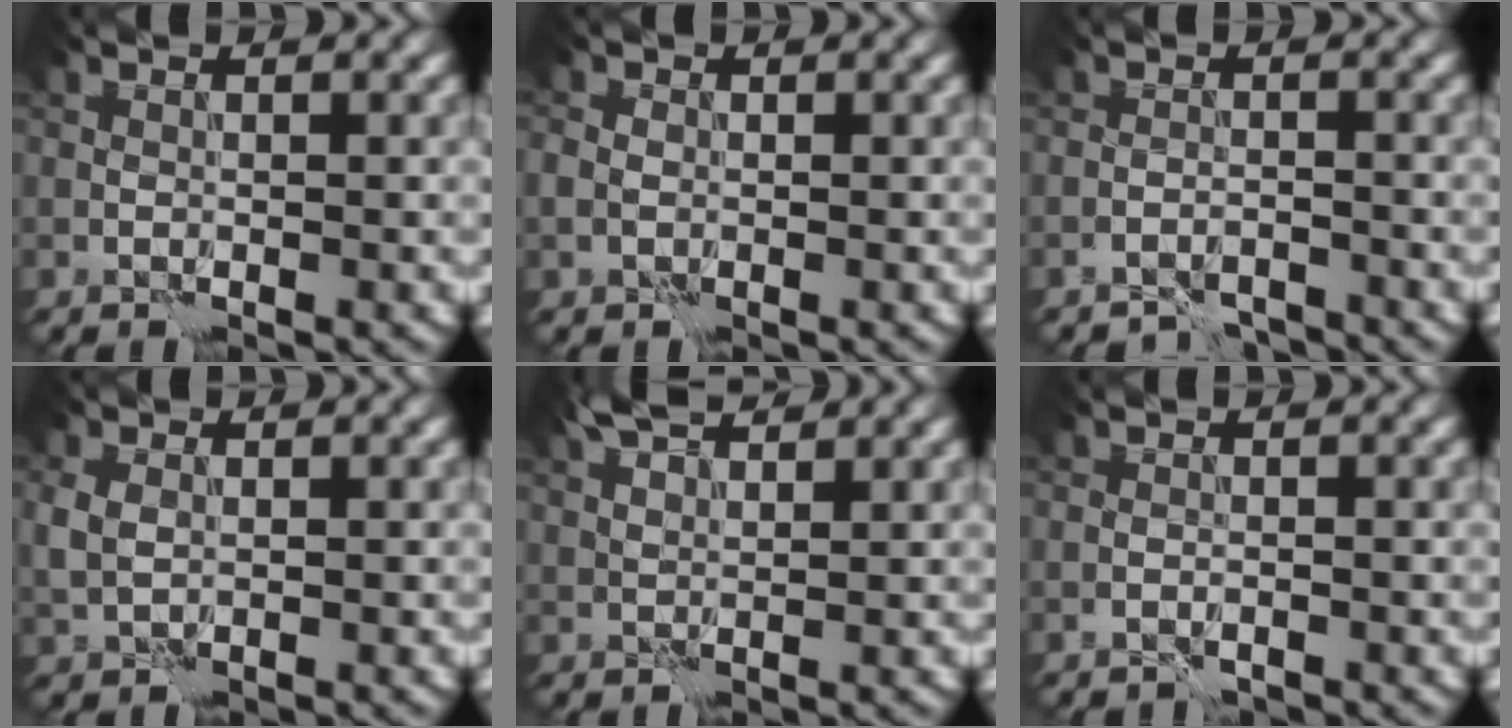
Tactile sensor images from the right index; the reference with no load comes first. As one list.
[{"total": 0.8, "force": [-0.3, 0.7, 0.3], "torque": [-0.005, -0.002, -0.009]}, {"total": 2.4, "force": [-2.4, 0.2, -0.1], "torque": [0.010, 0.002, -0.044]}, {"total": 1.7, "force": [0.2, 1.4, 1.1], "torque": [-0.027, -0.005, 0.006]}, {"total": 3.5, "force": [2.9, 0.5, 1.8], "torque": [-0.046, 0.008, 0.054]}, {"total": 0.8, "force": [-0.8, 0.3, 0.1], "torque": [-0.002, 0.002, -0.016]}]